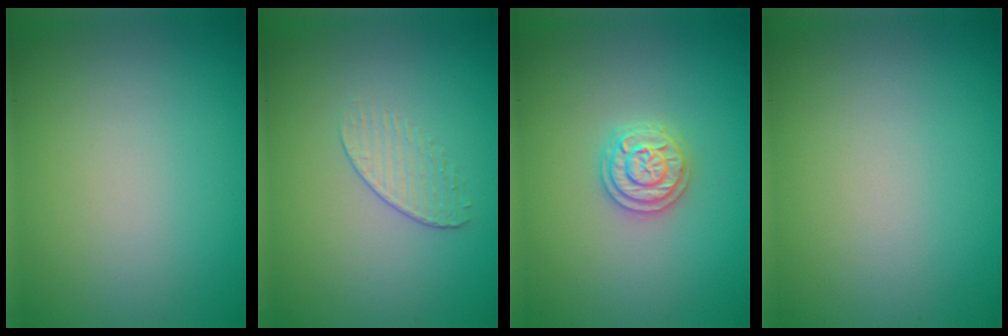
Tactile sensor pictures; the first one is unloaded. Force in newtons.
{"total": 1.2, "press": 0.6, "slide": 1.0}
{"total": 2.3, "press": 2.3, "slide": 0.5}
{"total": 0.0}